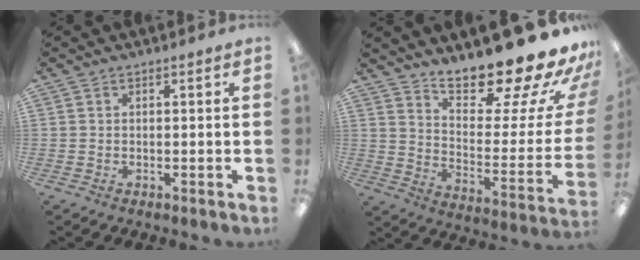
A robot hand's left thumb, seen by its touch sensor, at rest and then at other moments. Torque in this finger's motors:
{"motor_torque": [1.32, 1.31, 1.42, -1.35, 0.15]}